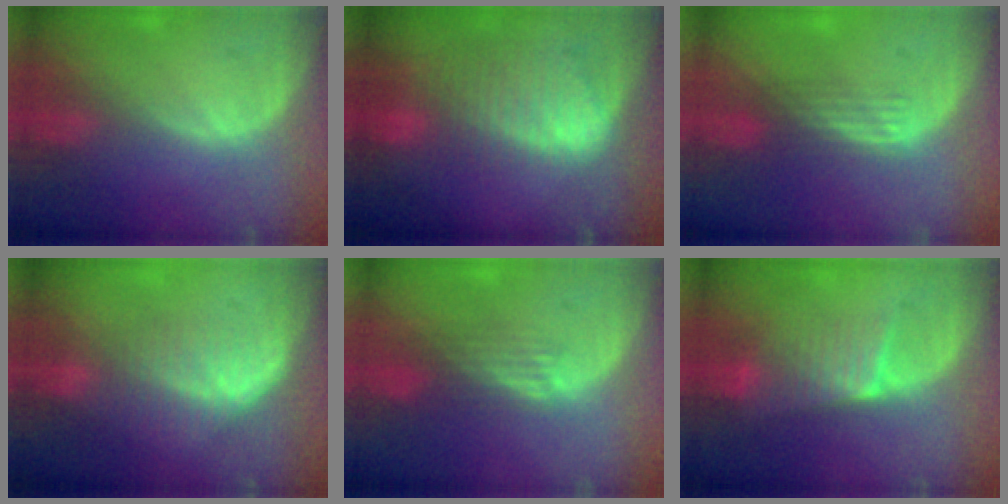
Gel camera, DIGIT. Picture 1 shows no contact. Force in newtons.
{"total": 9.1, "press": 8.0, "slide": 4.4}
{"total": 2.9, "press": 2.8, "slide": 1.0}
{"total": 6.3, "press": 5.8, "slide": 2.4}
{"total": 4.0, "press": 3.3, "slide": 2.2}
{"total": 6.7, "press": 5.9, "slide": 3.1}